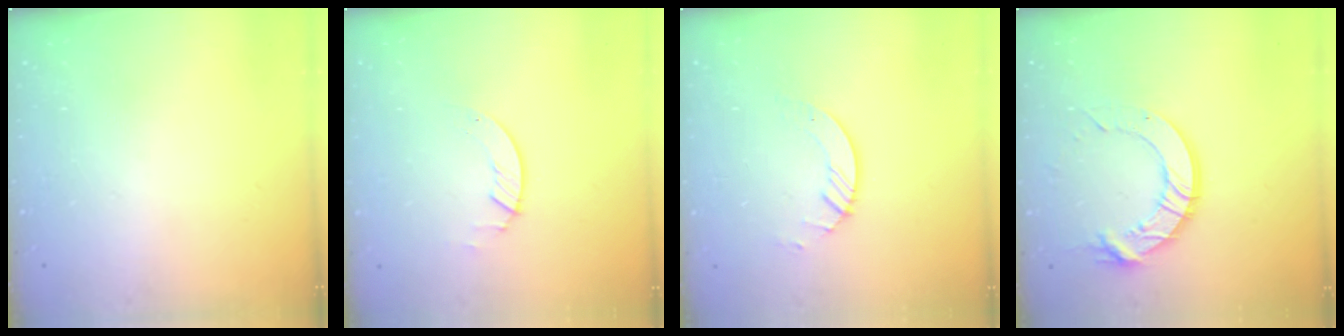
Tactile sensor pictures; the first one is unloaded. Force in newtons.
{"total": 1.3, "press": 1.3, "slide": 0.2}
{"total": 3.2, "press": 3.2, "slide": 0.3}
{"total": 11.6, "press": 11.6, "slide": 1.2}